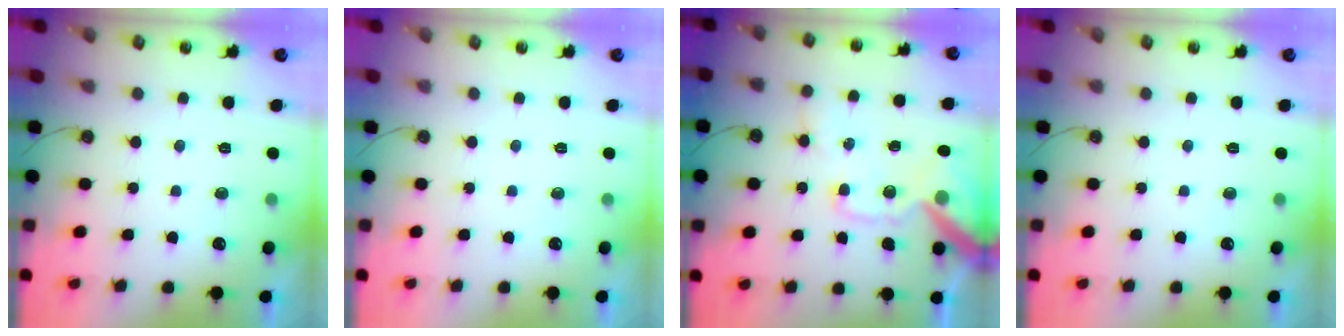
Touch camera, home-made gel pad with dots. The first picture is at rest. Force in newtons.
{"total": 0.0}
{"total": 16.0, "press": 15.9, "slide": 2.3}
{"total": 0.0}